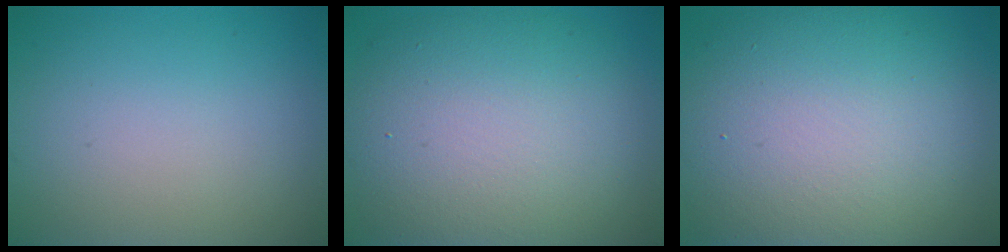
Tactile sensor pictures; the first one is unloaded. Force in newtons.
{"total": 11.6, "press": 11.5, "slide": 1.2}
{"total": 15.0, "press": 15.0, "slide": 0.4}